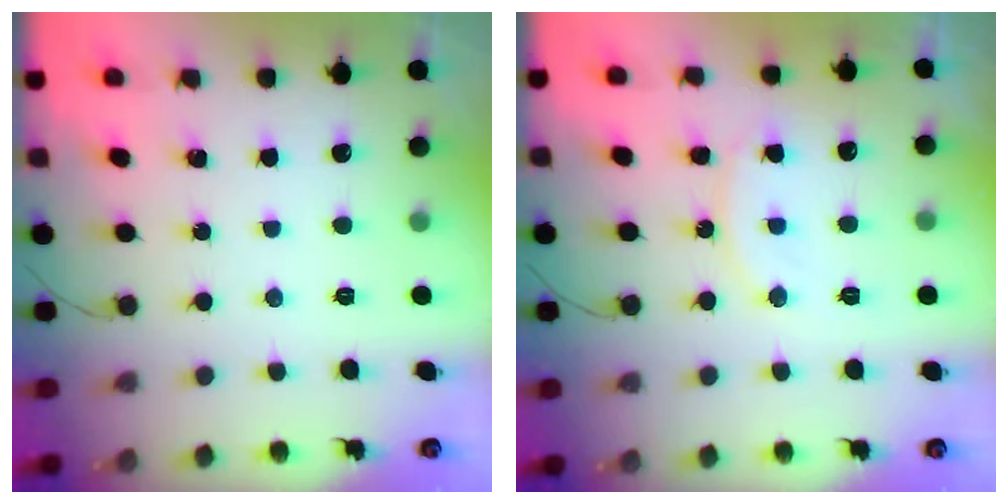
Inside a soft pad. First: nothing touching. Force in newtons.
{"total": 9.4, "press": 9.3, "slide": 0.5}